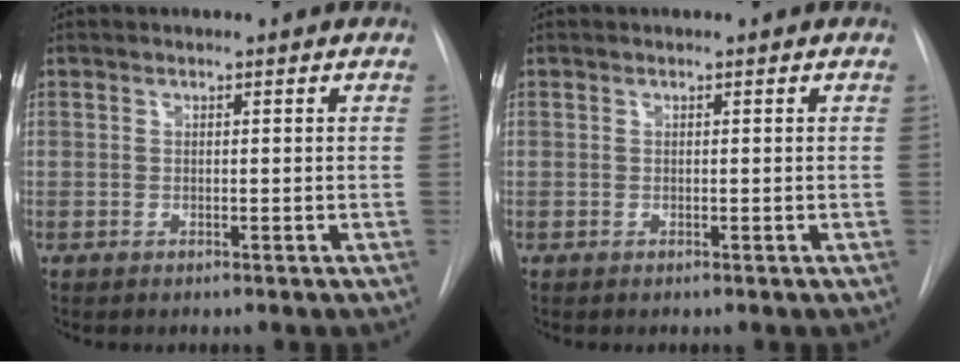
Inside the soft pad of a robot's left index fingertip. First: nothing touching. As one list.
[{"total": 0.0}]